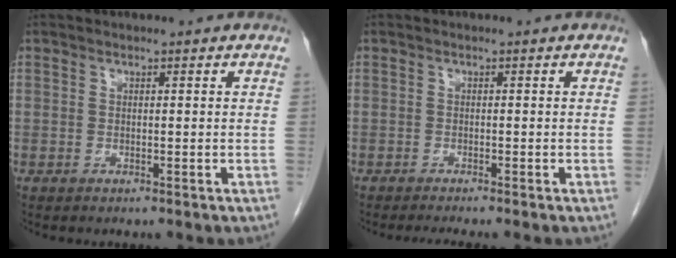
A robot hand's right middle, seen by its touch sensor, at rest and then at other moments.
{"total": 2.5, "force": [-2.2, -0.4, 1.2], "torque": [-0.016, -0.004, -0.034]}